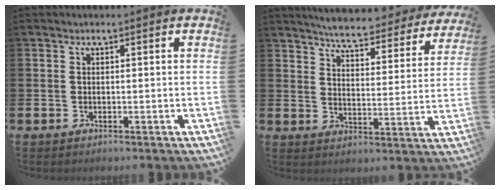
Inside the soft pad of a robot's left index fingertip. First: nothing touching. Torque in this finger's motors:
{"motor_torque": [1.10, -1.05, 0.19, 0.05]}